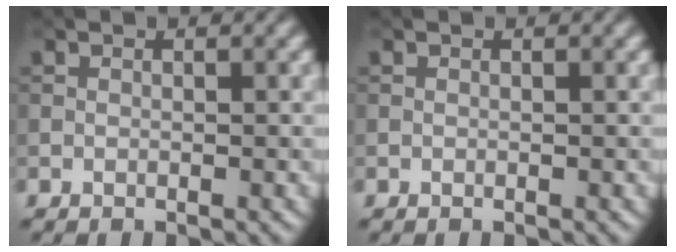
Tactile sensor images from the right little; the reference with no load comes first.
{"total": 0.0}